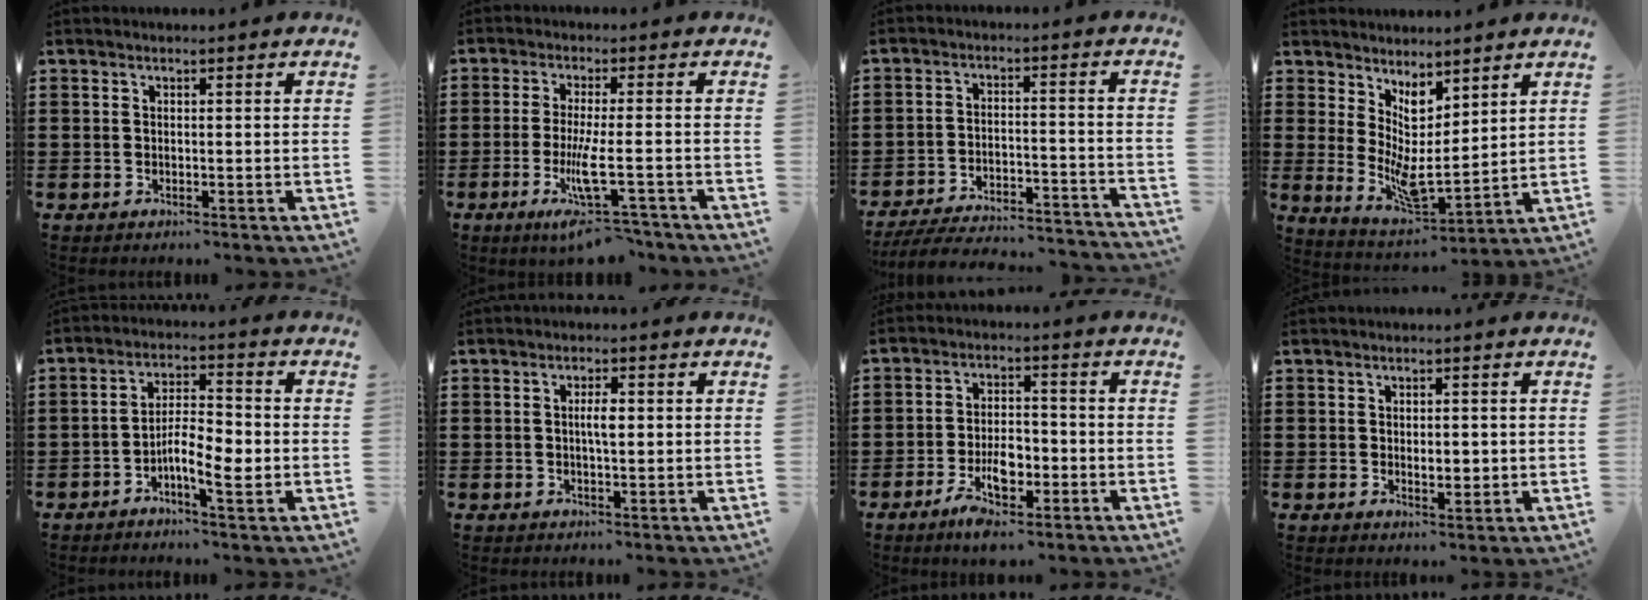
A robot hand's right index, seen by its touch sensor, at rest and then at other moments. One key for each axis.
{"total": 7.8, "fx": -3.6, "fy": 1.1, "fz": 6.8, "tx": -0.146, "ty": -0.020, "tz": -0.068}
{"total": 5.9, "fx": -5.6, "fy": 0.4, "fz": 1.8, "tx": -0.041, "ty": -0.002, "tz": -0.114}
{"total": 5.0, "fx": 2.1, "fy": 2.0, "fz": 4.1, "tx": -0.088, "ty": -0.024, "tz": 0.039}
{"total": 6.6, "fx": -2.4, "fy": 1.9, "fz": 5.9, "tx": -0.108, "ty": 0.002, "tz": -0.046}
{"total": 2.7, "fx": 0.2, "fy": 0.8, "fz": 2.6, "tx": -0.051, "ty": 0.002, "tz": 0.001}
{"total": 5.8, "fx": -2.9, "fy": 2.8, "fz": 4.2, "tx": -0.083, "ty": 0.008, "tz": -0.055}
{"total": 2.7, "fx": 0.1, "fy": 1.4, "fz": 2.3, "tx": -0.039, "ty": 0.003, "tz": -0.002}